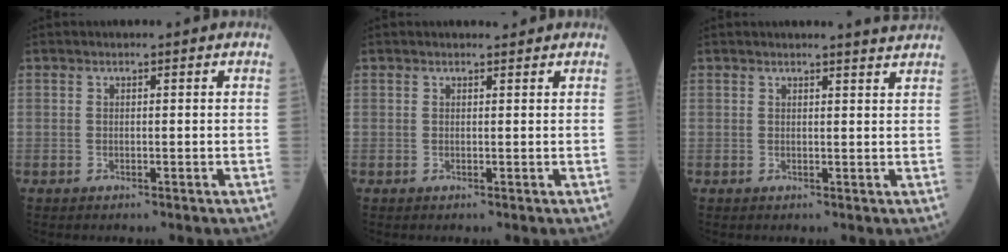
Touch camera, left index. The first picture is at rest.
{"total": 0.6, "force": [0.6, 0.0, 0.1], "torque": [-0.009, -0.002, 0.009]}
{"total": 2.5, "force": [2.4, -0.7, 0.3], "torque": [-0.007, -0.008, 0.024]}